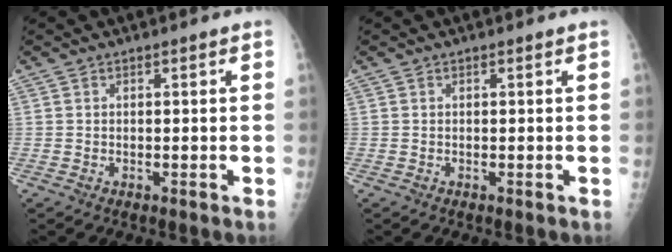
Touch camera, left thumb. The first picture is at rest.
{"total": 0.0}